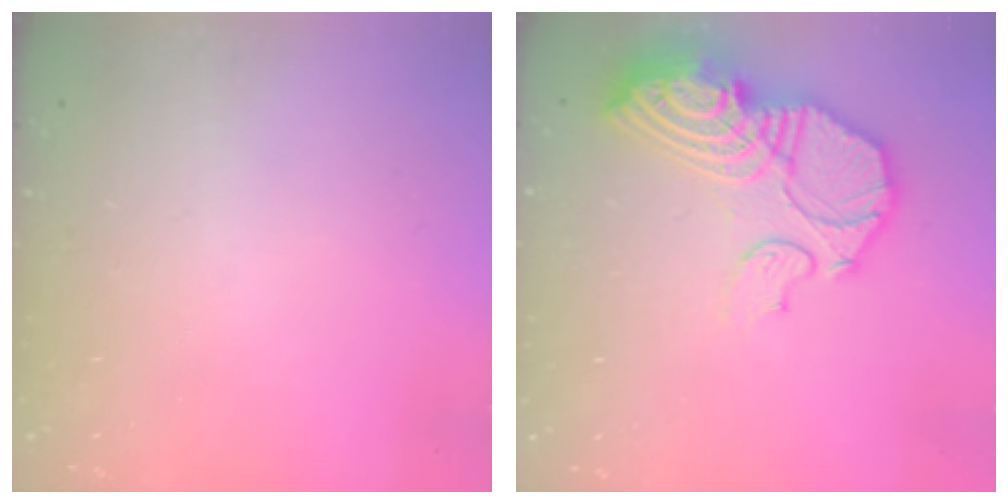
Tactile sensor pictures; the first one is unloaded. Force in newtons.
{"total": 19.5, "press": 19.5, "slide": 1.9}